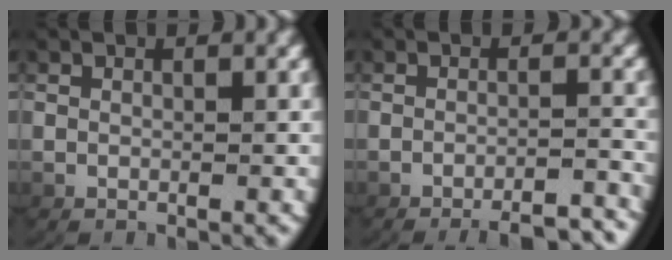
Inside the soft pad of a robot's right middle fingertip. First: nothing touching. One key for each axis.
{"total": 6.7, "fx": -6.2, "fy": 1.4, "fz": 2.1, "tx": -0.022, "ty": -0.008, "tz": -0.094}